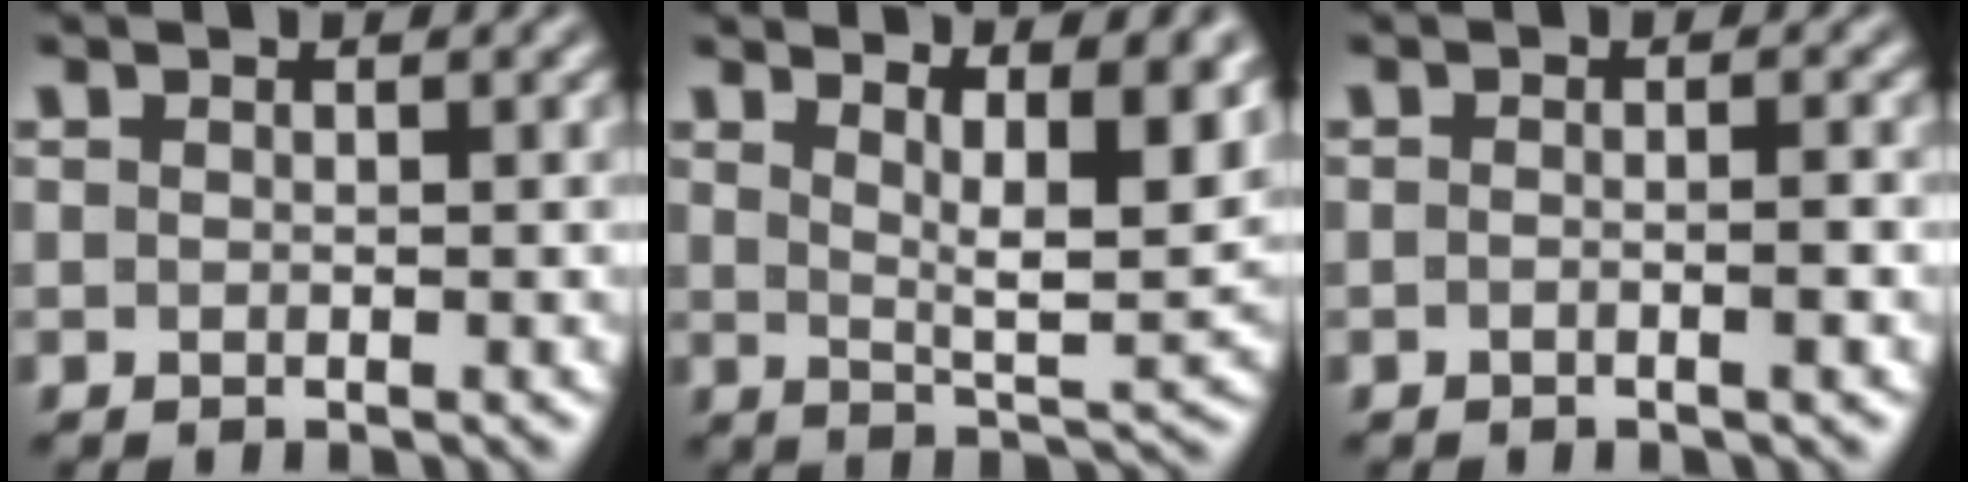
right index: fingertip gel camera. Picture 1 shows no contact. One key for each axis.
{"total": 5.9, "fx": 2.3, "fy": 1.1, "fz": 5.4, "tx": -0.068, "ty": -0.011, "tz": 0.039}
{"total": 1.2, "fx": -0.7, "fy": -0.3, "fz": 0.9, "tx": -0.012, "ty": 0.005, "tz": -0.017}